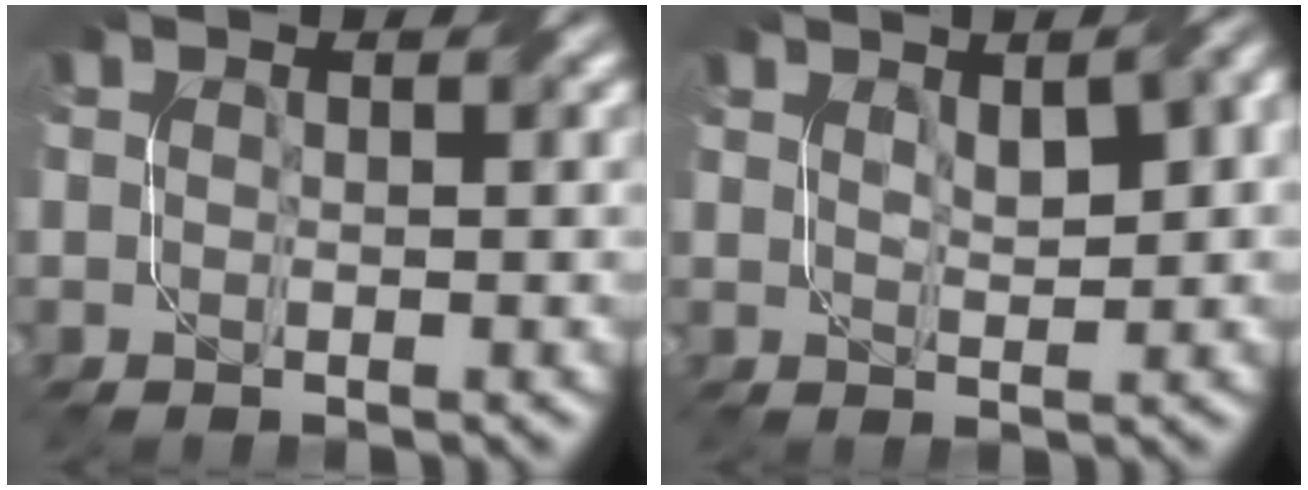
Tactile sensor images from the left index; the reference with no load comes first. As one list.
[{"total": 4.9, "force": [1.9, 1.8, 4.1], "torque": [-0.060, 0.006, 0.032]}]